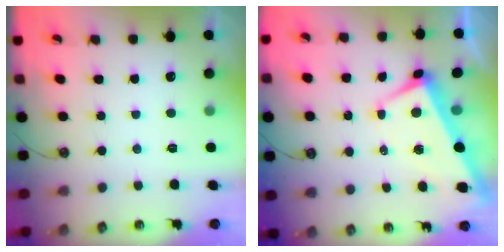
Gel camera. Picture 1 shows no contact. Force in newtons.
{"total": 1.7, "press": 1.4, "slide": 1.0}